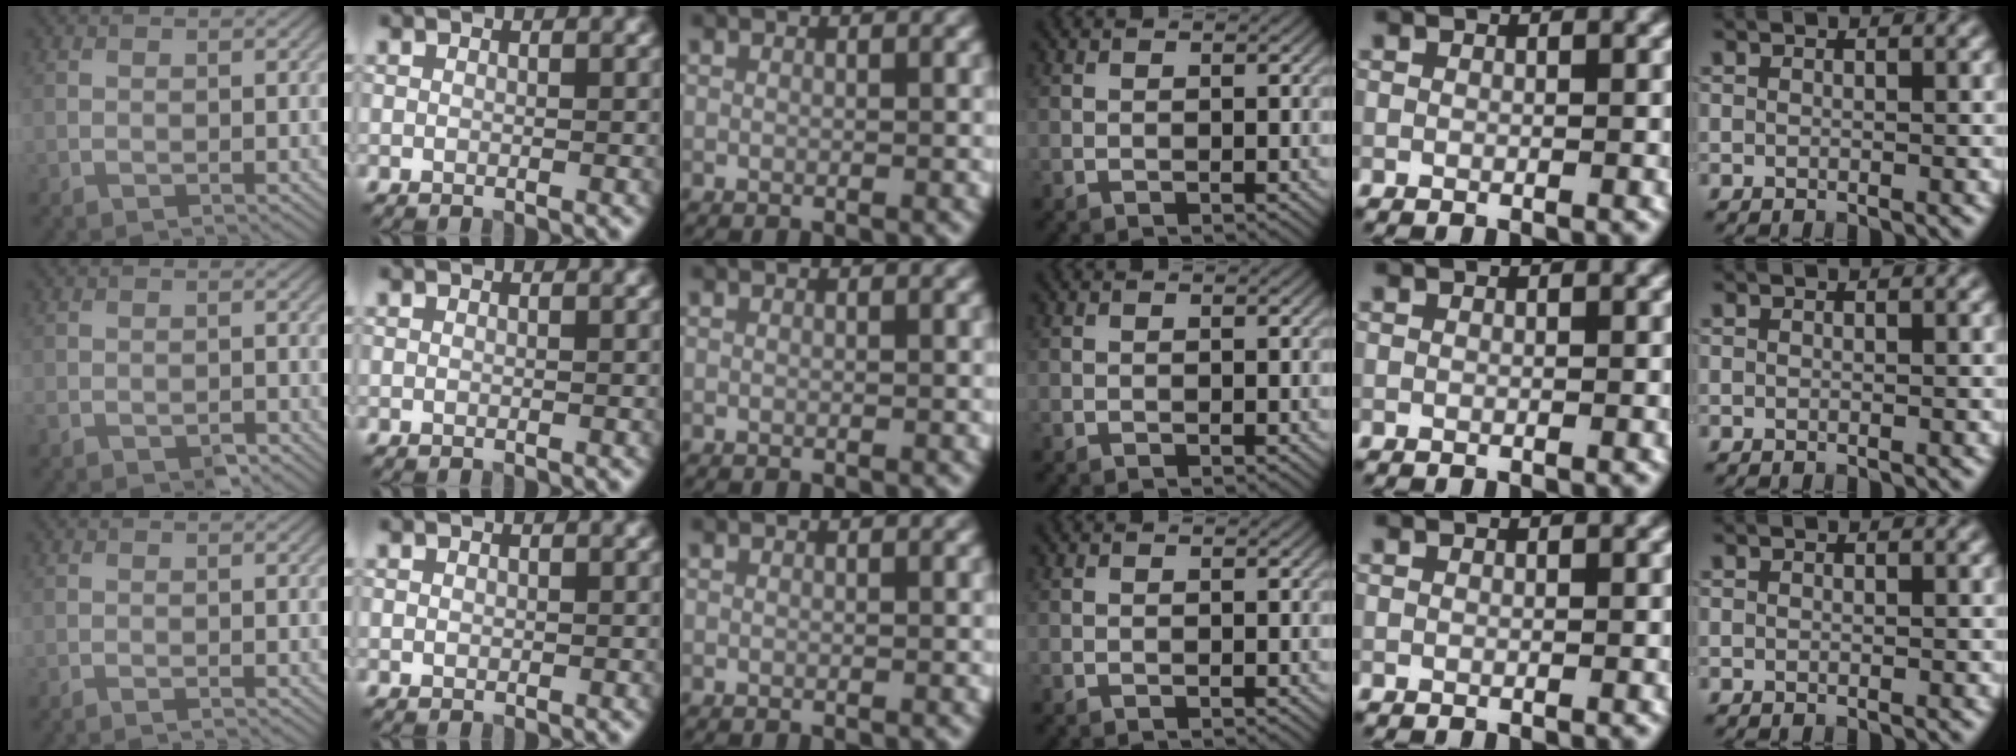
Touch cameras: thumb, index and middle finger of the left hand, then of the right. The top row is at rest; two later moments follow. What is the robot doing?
{"motion": "lift_and_place", "object": "coin"}